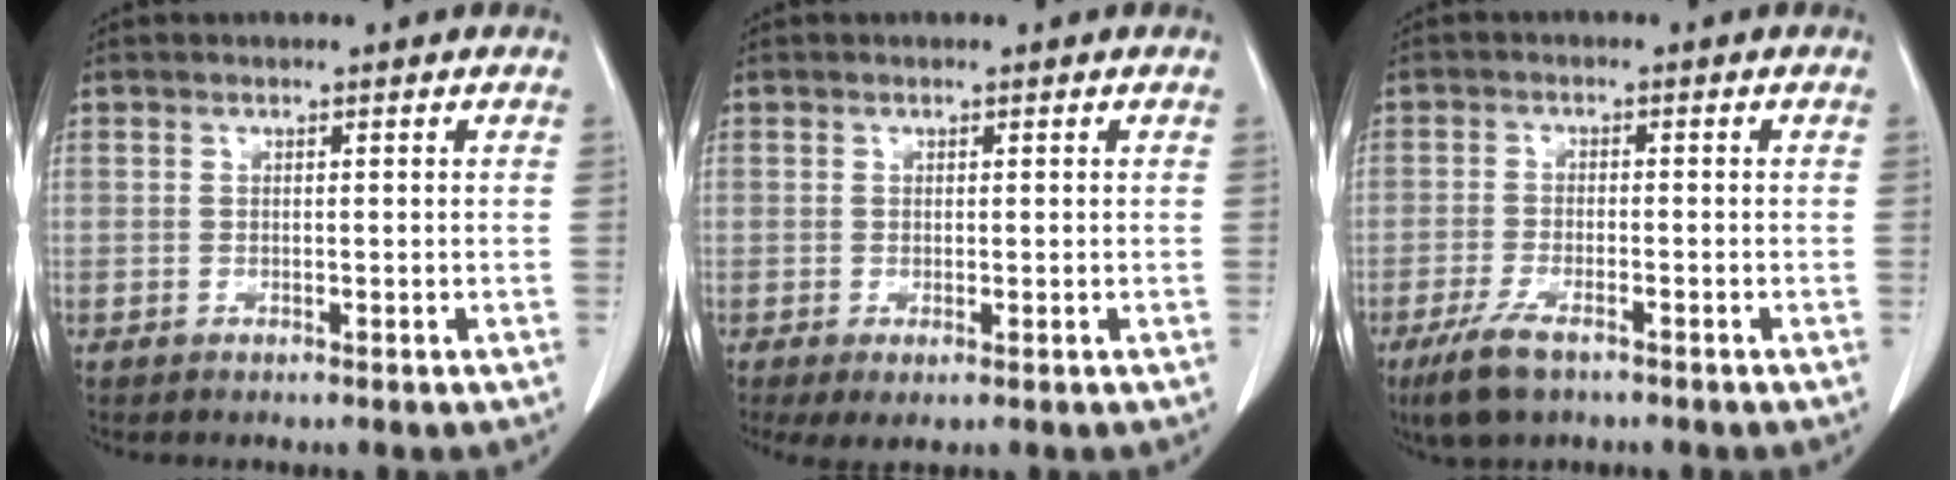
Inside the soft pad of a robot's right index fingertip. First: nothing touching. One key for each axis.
{"total": 2.2, "fx": -0.8, "fy": 0.7, "fz": 1.9, "tx": -0.034, "ty": -0.007, "tz": -0.009}
{"total": 5.9, "fx": -4.0, "fy": 1.6, "fz": 4.0, "tx": -0.087, "ty": -0.012, "tz": -0.069}